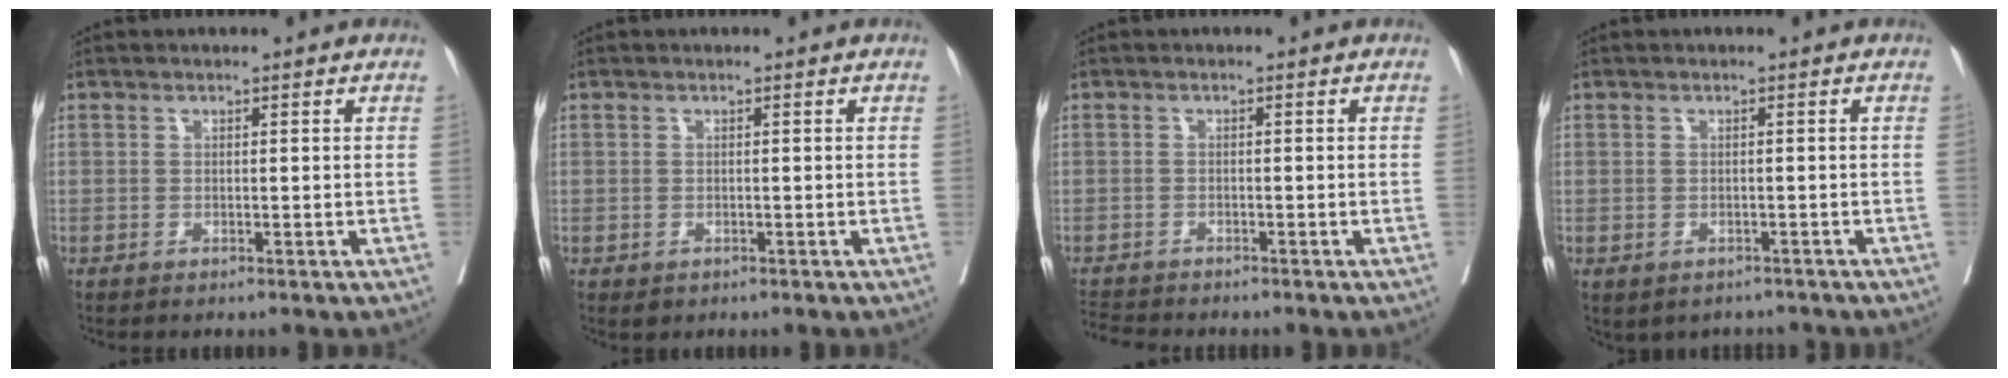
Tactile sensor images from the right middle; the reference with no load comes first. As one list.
[{"total": 1.0, "force": [-0.4, 0.8, 0.4], "torque": [-0.007, 0.001, 0.001]}, {"total": 3.6, "force": [-3.6, 0.2, 0.5], "torque": [-0.005, -0.014, -0.063]}, {"total": 3.5, "force": [-2.8, 2.1, 0.5], "torque": [0.003, 0.012, -0.034]}]